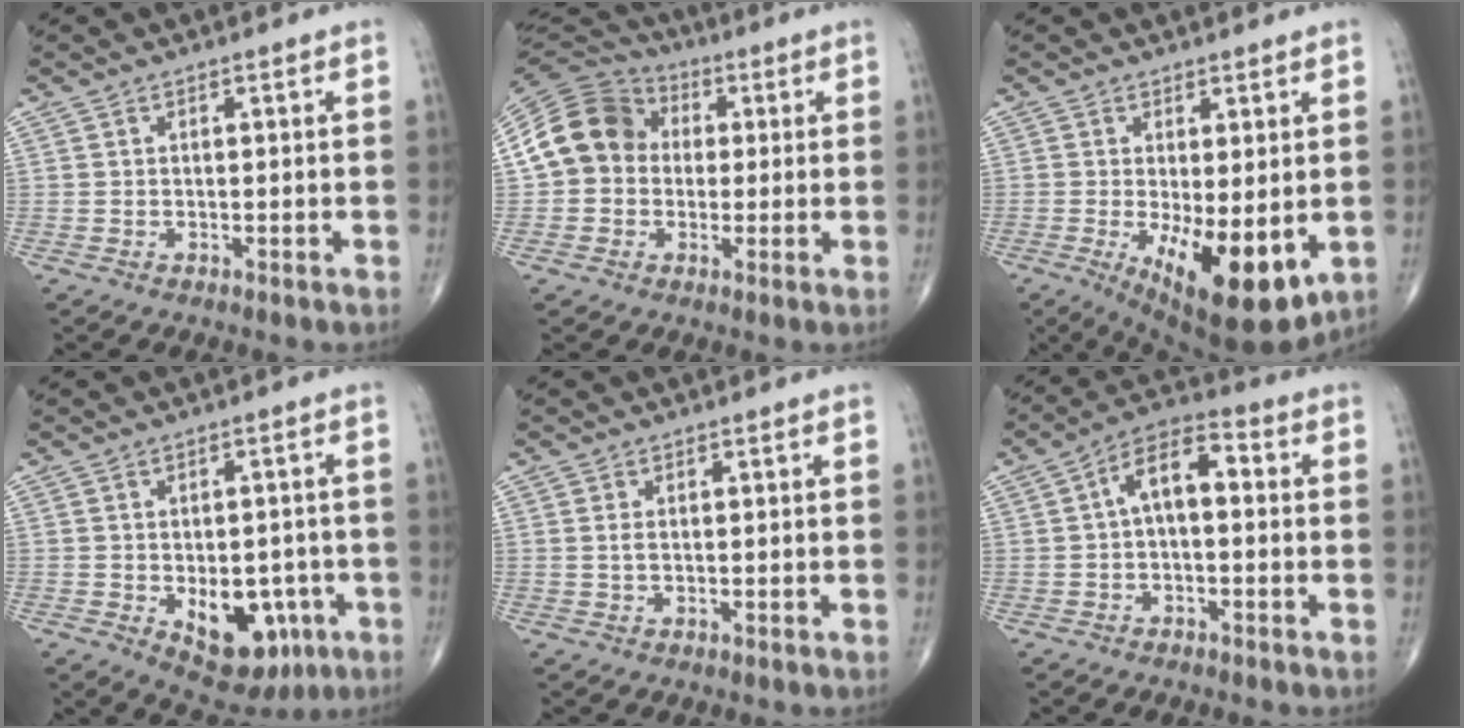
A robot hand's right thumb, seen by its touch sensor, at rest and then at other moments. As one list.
[{"total": 13.3, "force": [1.1, 11.3, 6.8], "torque": [-0.114, 0.032, 0.009]}, {"total": 13.8, "force": [-3.1, 5.4, 12.4], "torque": [-0.182, -0.030, -0.029]}, {"total": 12.2, "force": [-4.0, 7.5, 8.8], "torque": [-0.084, 0.014, -0.040]}, {"total": 0.9, "force": [0.2, 0.4, 0.8], "torque": [-0.017, 0.000, 0.006]}, {"total": 8.3, "force": [0.4, 4.3, 7.1], "torque": [-0.111, 0.034, -0.006]}]